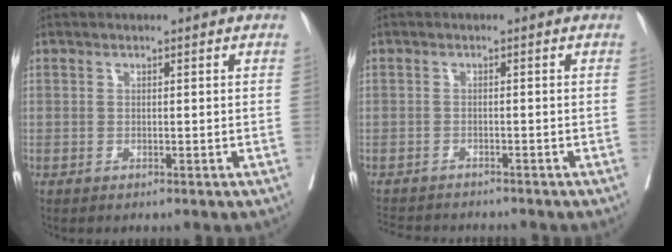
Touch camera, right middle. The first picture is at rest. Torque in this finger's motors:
{"motor_torque": [-0.19, -0.37, -0.26, -0.11]}